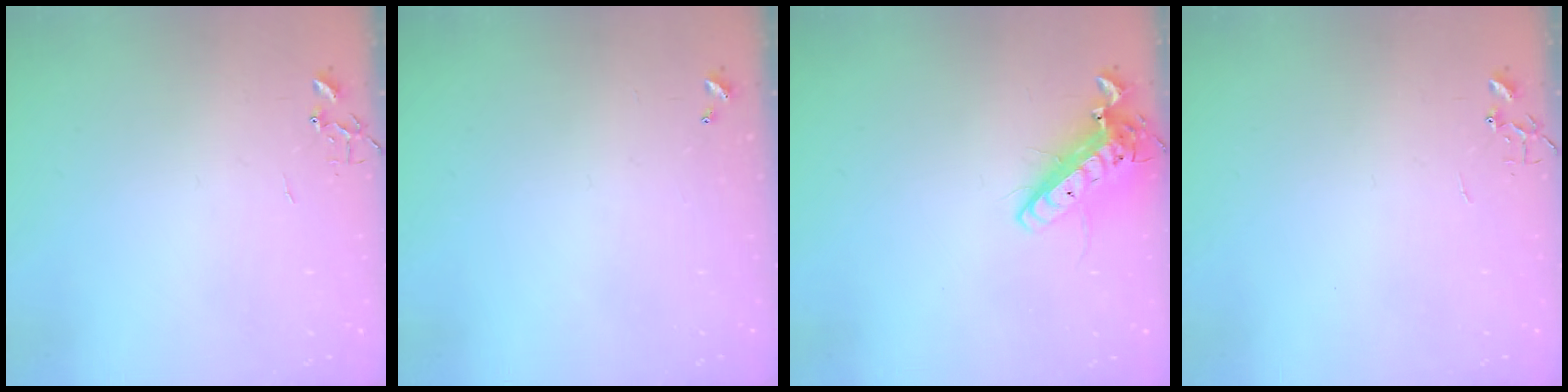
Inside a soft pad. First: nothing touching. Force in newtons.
{"total": 0.0}
{"total": 14.4, "press": 14.1, "slide": 2.7}
{"total": 0.0}